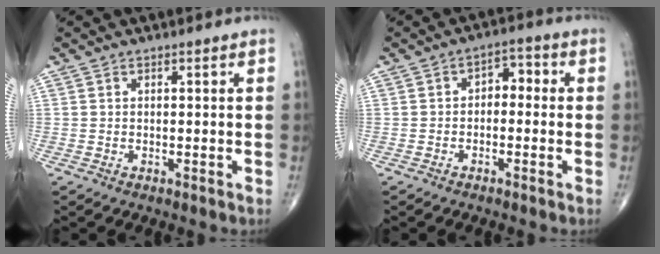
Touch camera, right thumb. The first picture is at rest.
{"total": 4.1, "force": [-0.5, 2.7, 3.0], "torque": [-0.027, 0.024, -0.020]}